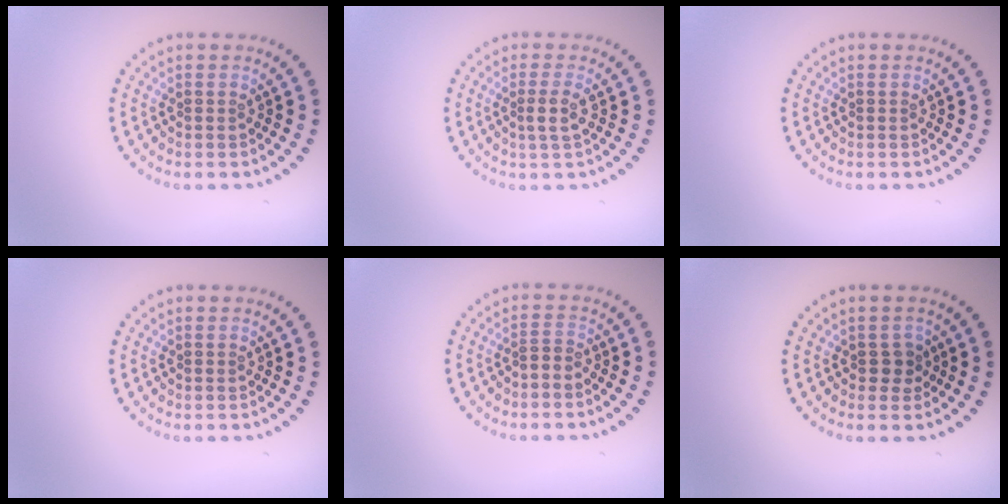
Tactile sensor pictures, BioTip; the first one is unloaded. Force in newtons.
{"total": 1.6, "press": 1.3, "slide": 1.0}
{"total": 0.0}
{"total": 0.0}
{"total": 0.9, "press": 0.6, "slide": 0.6}
{"total": 1.3, "press": 1.2, "slide": 0.6}